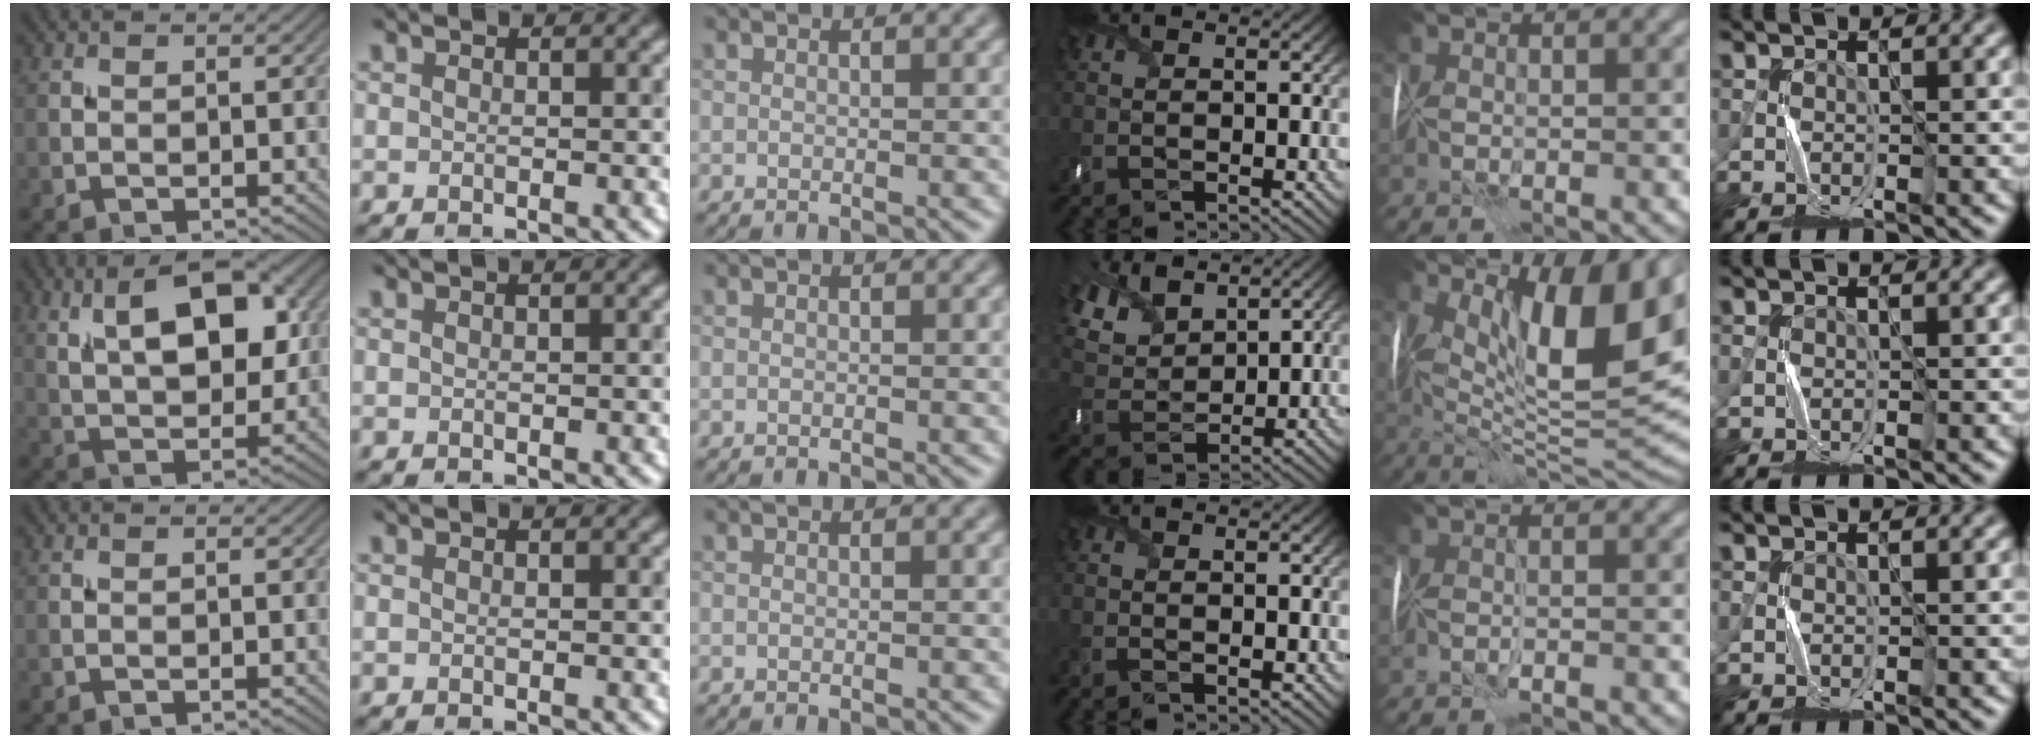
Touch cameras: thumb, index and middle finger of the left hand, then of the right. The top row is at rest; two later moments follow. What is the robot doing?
{"motion": "fold", "object": "handkerchief"}